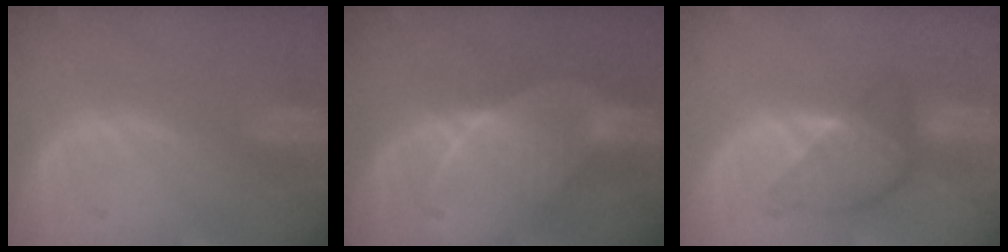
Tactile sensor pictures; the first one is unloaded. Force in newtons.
{"total": 7.4, "press": 6.9, "slide": 2.6}
{"total": 5.6, "press": 5.6, "slide": 0.3}